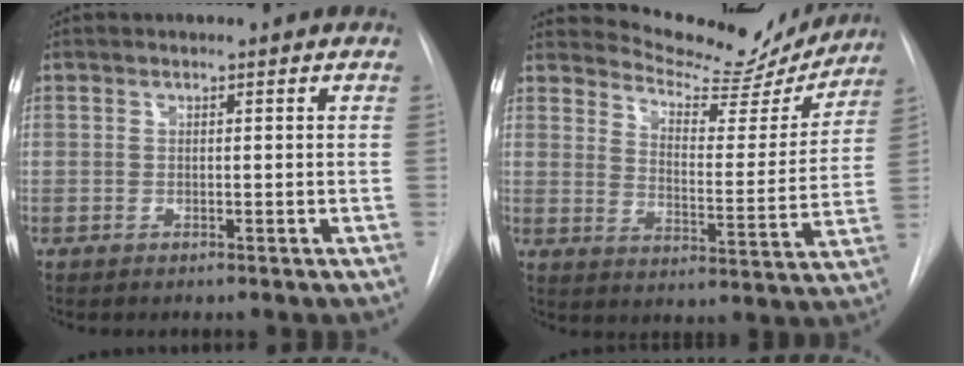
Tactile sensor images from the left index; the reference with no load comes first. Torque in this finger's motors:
{"motor_torque": [0.97, -1.17, 0.05, -0.03]}